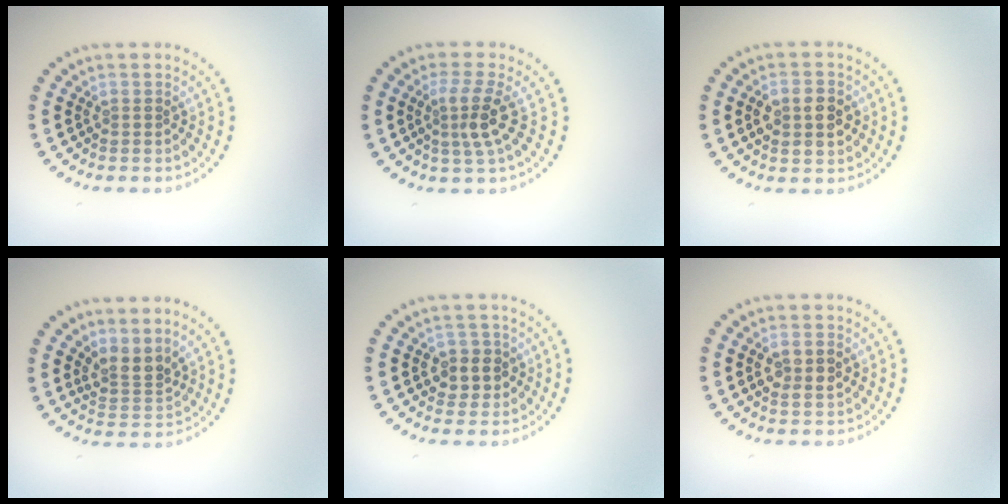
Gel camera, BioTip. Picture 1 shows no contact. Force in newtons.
{"total": 2.9, "press": 2.4, "slide": 1.6}
{"total": 3.8, "press": 3.8, "slide": 0.3}
{"total": 2.5, "press": 1.9, "slide": 1.7}
{"total": 2.8, "press": 2.6, "slide": 0.9}
{"total": 2.5, "press": 2.5, "slide": 0.2}